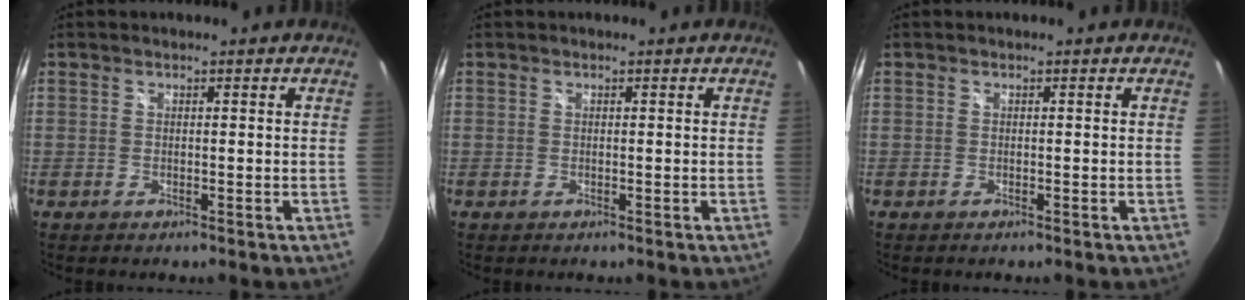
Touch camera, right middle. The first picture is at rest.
{"total": 0.0}
{"total": 0.0}